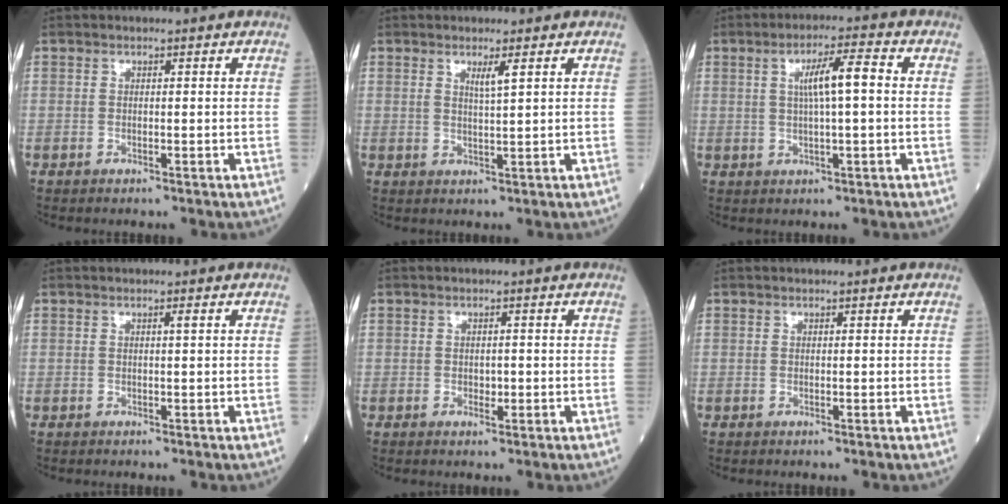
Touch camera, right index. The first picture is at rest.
{"total": 2.3, "force": [1.2, -0.2, 1.9], "torque": [-0.037, -0.006, 0.021]}
{"total": 6.2, "force": [0.9, 0.5, 6.1], "torque": [-0.105, 0.009, 0.016]}
{"total": 0.6, "force": [0.2, -0.1, 0.5], "torque": [-0.011, 0.000, 0.005]}
{"total": 1.4, "force": [-0.3, 0.9, 1.1], "torque": [-0.016, 0.000, -0.003]}
{"total": 0.0}